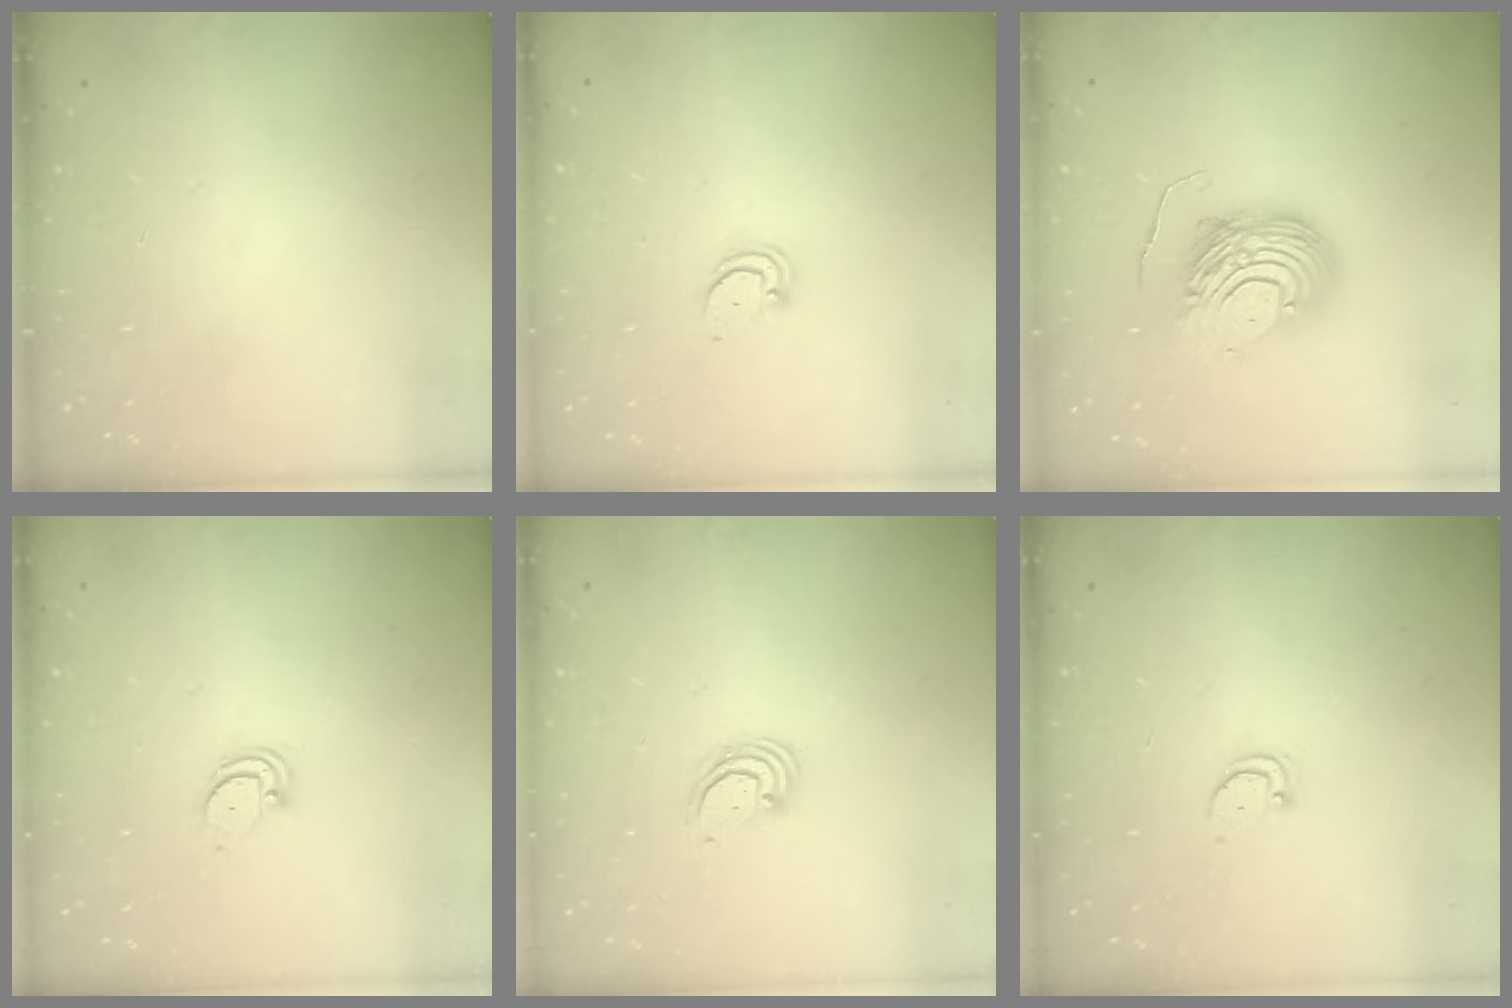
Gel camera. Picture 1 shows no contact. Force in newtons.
{"total": 2.5, "press": 2.5, "slide": 0.3}
{"total": 10.4, "press": 10.3, "slide": 1.1}
{"total": 2.6, "press": 2.6, "slide": 0.2}
{"total": 2.8, "press": 2.8, "slide": 0.3}
{"total": 2.5, "press": 2.4, "slide": 0.4}